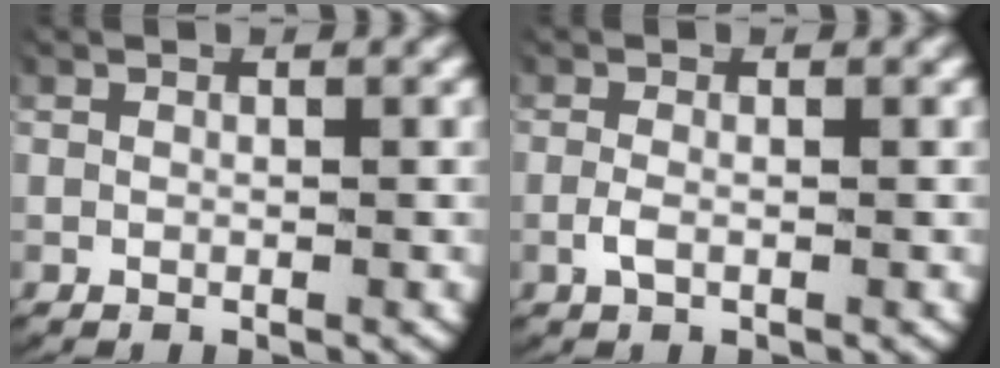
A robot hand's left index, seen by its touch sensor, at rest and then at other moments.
{"total": 1.1, "force": [-0.4, 0.4, 1.0], "torque": [-0.032, -0.008, -0.005]}